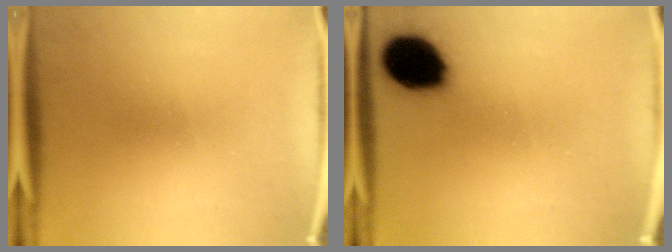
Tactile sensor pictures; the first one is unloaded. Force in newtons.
{"total": 14.1}